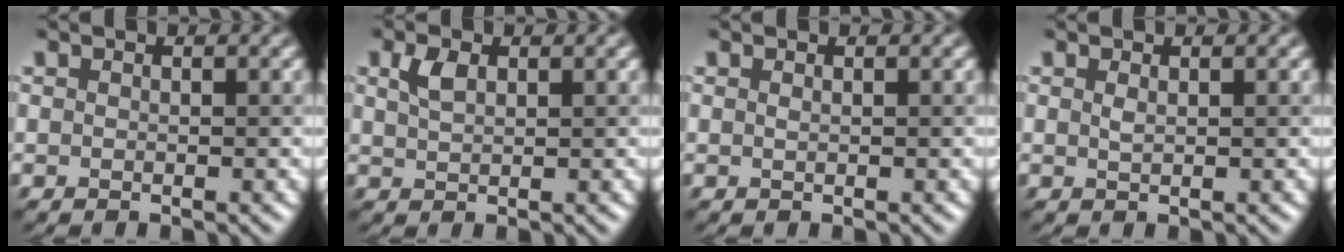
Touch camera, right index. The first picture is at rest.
{"total": 2.1, "force": [1.0, 1.0, 1.4], "torque": [-0.034, 0.005, 0.022]}
{"total": 0.0}
{"total": 0.6, "force": [0.3, 0.2, 0.5], "torque": [-0.016, 0.001, 0.007]}